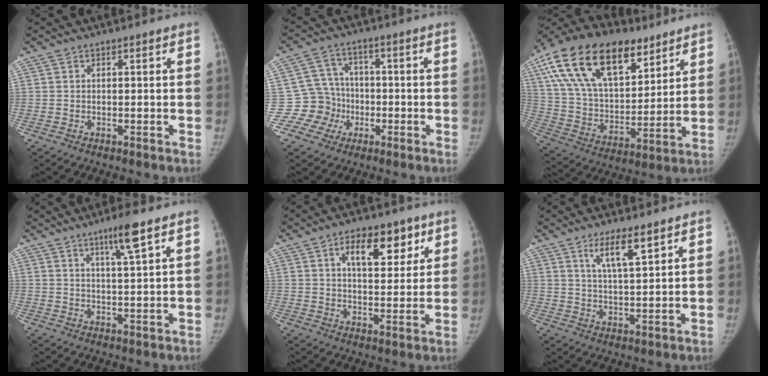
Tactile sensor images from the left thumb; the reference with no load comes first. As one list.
[{"total": 8.2, "force": [-2.5, 7.7, 1.2], "torque": [0.027, 0.022, -0.046]}, {"total": 27.8, "force": [15.1, 14.9, 18.0], "torque": [-0.316, -0.010, 0.263]}, {"total": 5.9, "force": [3.4, 0.1, 4.8], "torque": [-0.081, -0.019, 0.061]}, {"total": 10.9, "force": [5.2, 5.7, 7.7], "torque": [-0.084, -0.016, 0.080]}, {"total": 6.9, "force": [4.2, 1.5, 5.3], "torque": [-0.090, -0.028, 0.080]}]